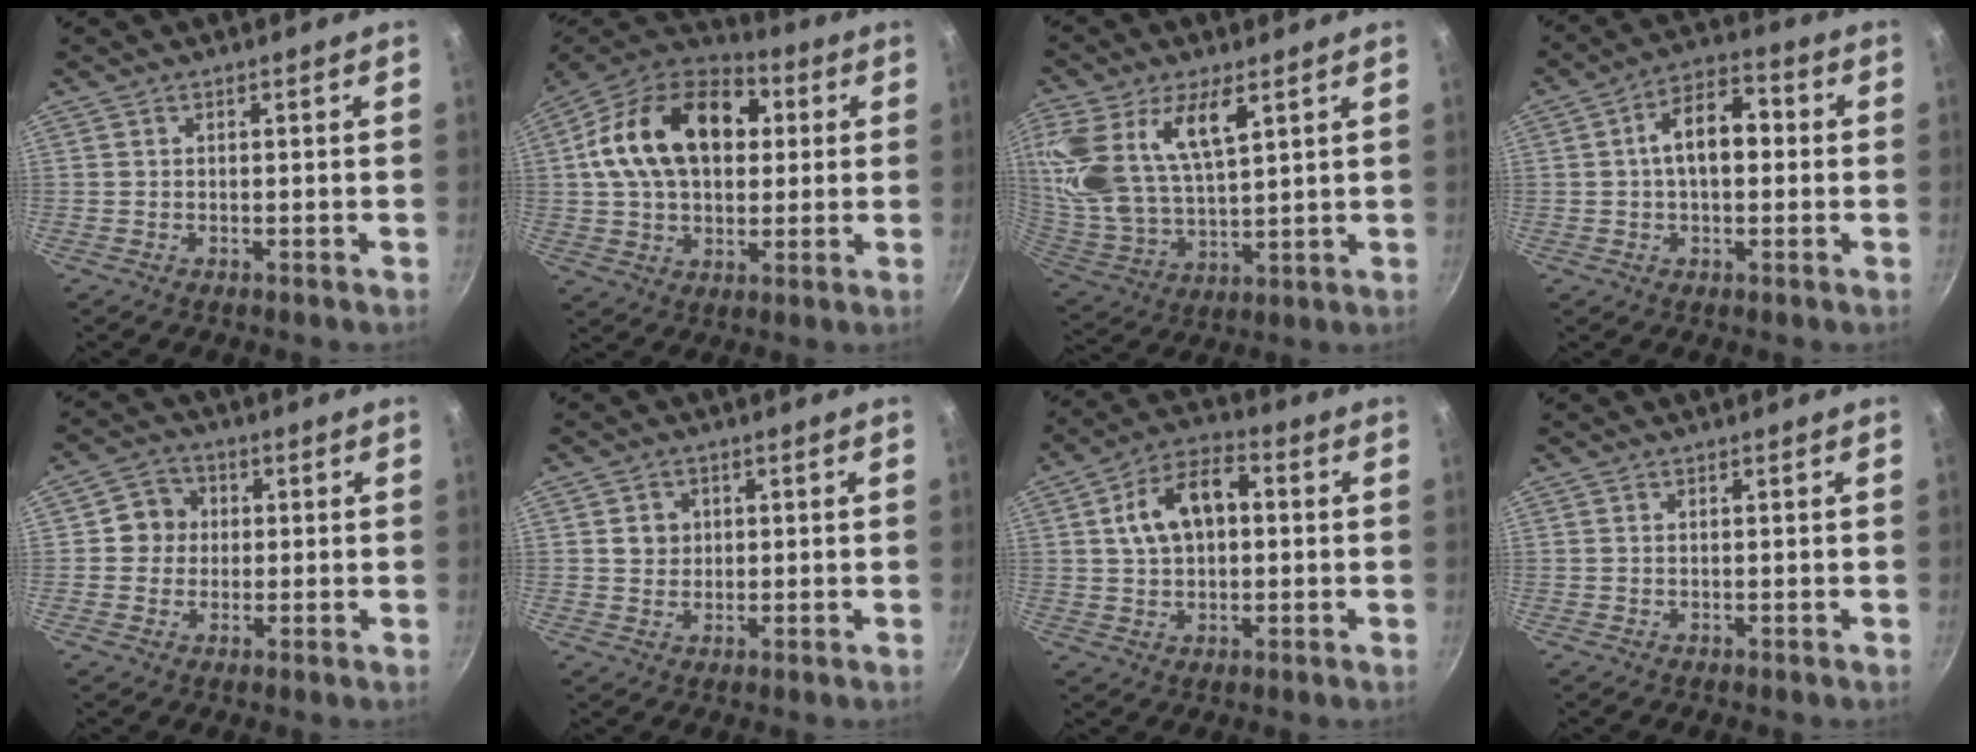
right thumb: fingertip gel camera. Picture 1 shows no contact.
{"total": 22.0, "force": [4.0, 14.5, 16.0], "torque": [-0.261, 0.019, 0.061]}
{"total": 20.3, "force": [8.0, 9.8, 15.9], "torque": [-0.344, -0.017, 0.159]}
{"total": 10.2, "force": [0.9, 5.8, 8.3], "torque": [-0.127, 0.029, 0.007]}
{"total": 5.8, "force": [0.4, 5.4, 1.9], "torque": [-0.002, 0.009, -0.002]}
{"total": 3.5, "force": [0.8, 3.1, 1.2], "torque": [-0.001, -0.001, 0.014]}
{"total": 11.4, "force": [1.9, 6.9, 8.9], "torque": [-0.146, 0.022, 0.026]}
{"total": 0.0}